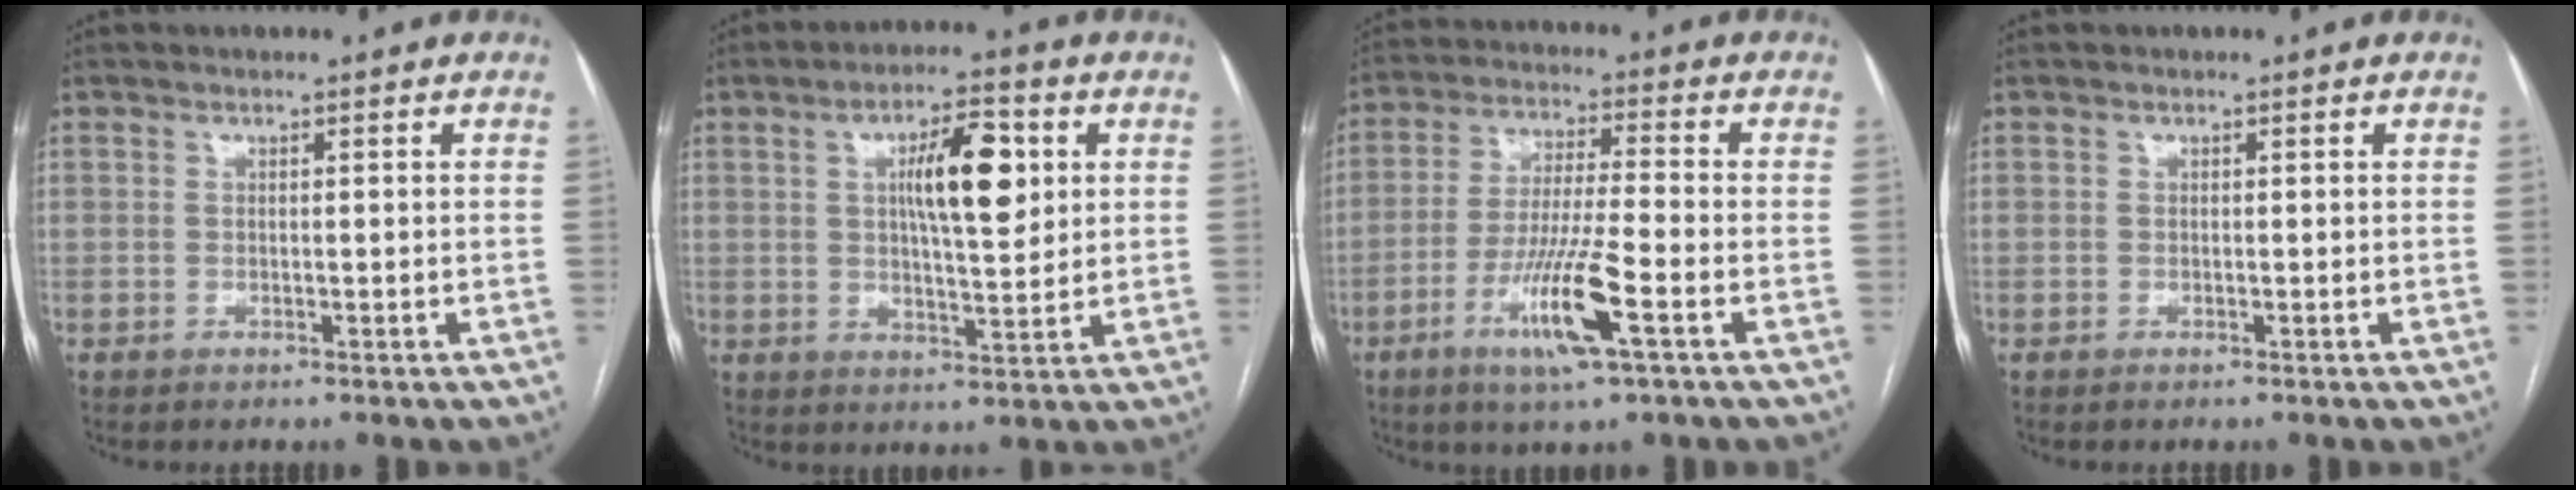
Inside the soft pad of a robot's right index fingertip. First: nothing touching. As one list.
[{"total": 9.8, "force": [2.6, 2.5, 9.1], "torque": [-0.151, 0.011, 0.044]}, {"total": 10.9, "force": [-4.5, 0.1, 9.9], "torque": [-0.194, -0.016, -0.086]}, {"total": 0.0}]